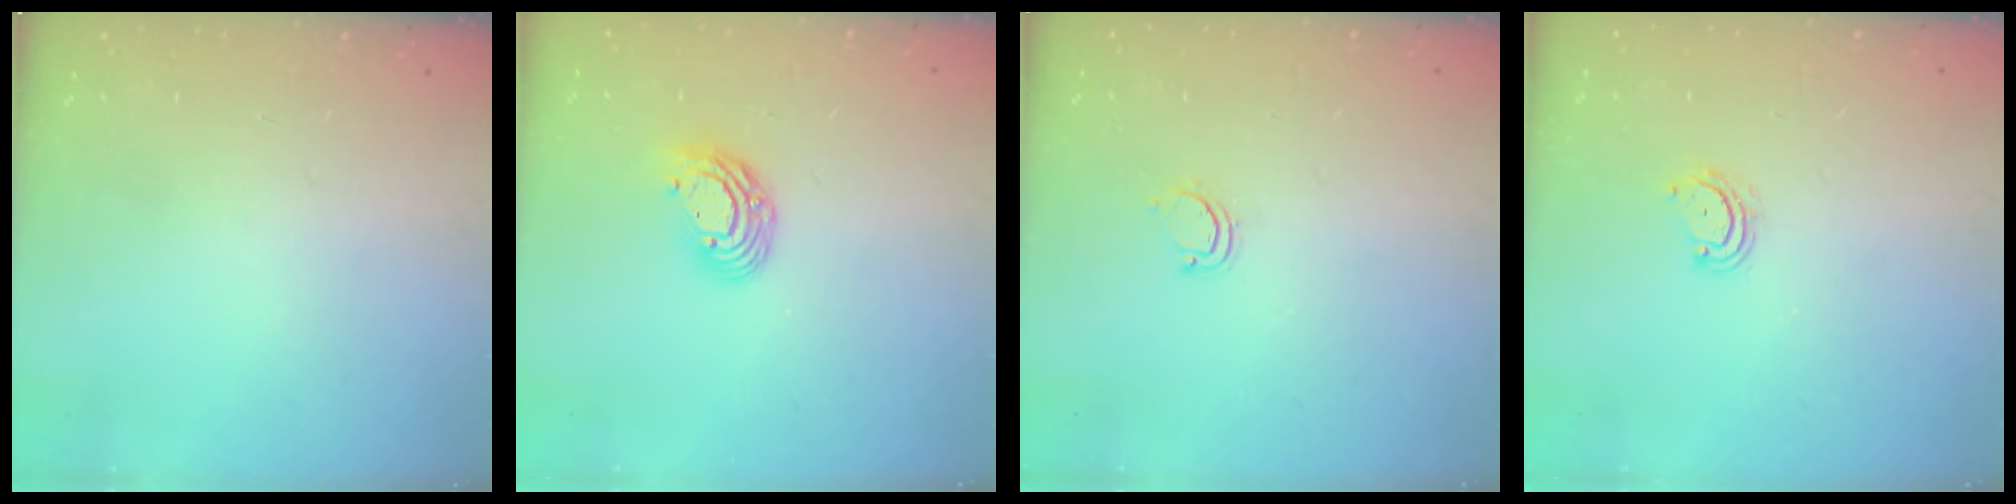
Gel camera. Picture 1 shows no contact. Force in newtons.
{"total": 9.8, "press": 9.7, "slide": 1.7}
{"total": 3.1, "press": 3.1, "slide": 0.2}
{"total": 4.0, "press": 4.0, "slide": 0.3}